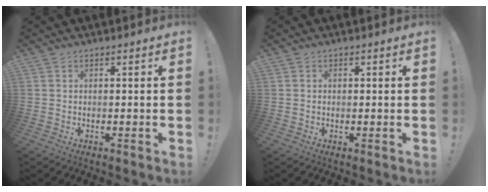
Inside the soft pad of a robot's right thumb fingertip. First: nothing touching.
{"total": 0.7, "force": [0.0, 0.7, 0.2], "torque": [-0.005, 0.004, 0.001]}